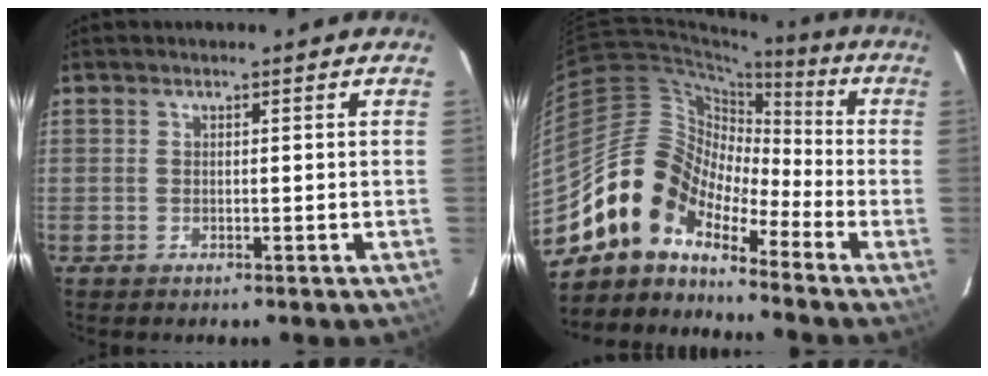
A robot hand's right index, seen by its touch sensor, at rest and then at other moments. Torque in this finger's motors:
{"motor_torque": [0.79, -0.82, 1.05, 0.21]}